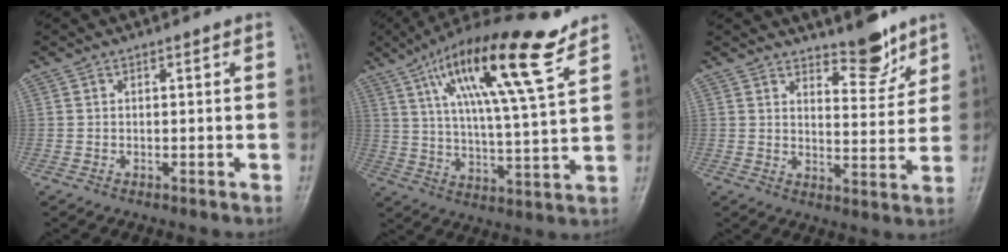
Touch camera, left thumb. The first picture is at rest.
{"total": 19.0, "force": [11.2, 3.2, 15.0], "torque": [-0.244, -0.039, 0.188]}
{"total": 7.5, "force": [6.0, 2.5, 3.8], "torque": [-0.031, -0.051, 0.093]}